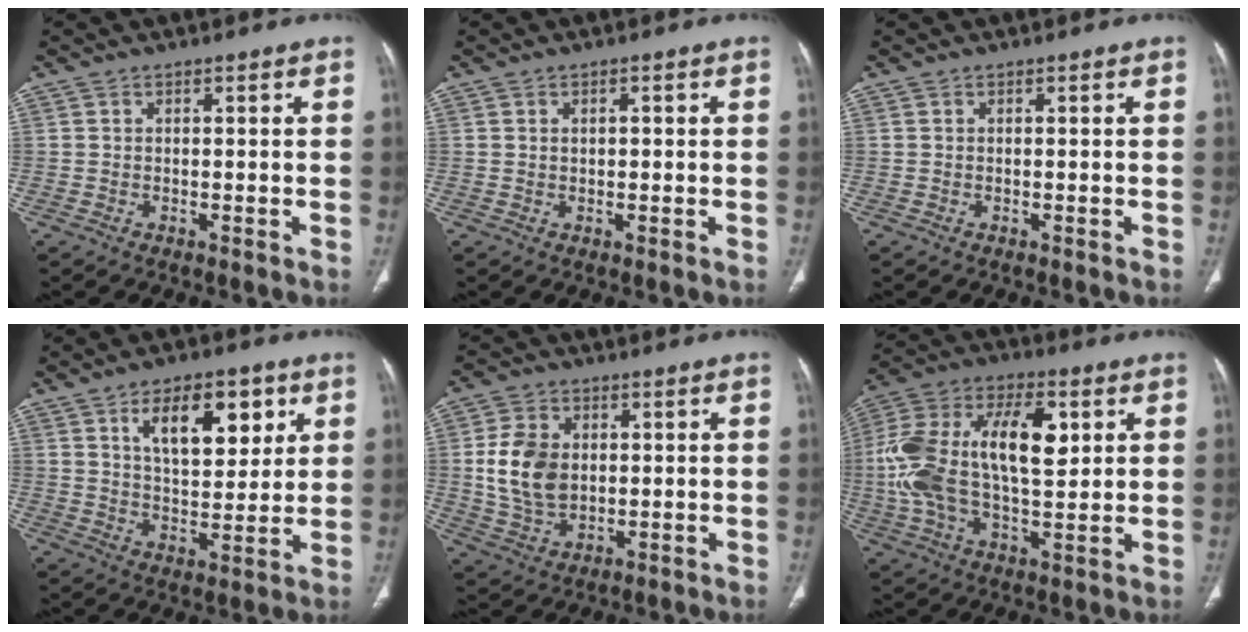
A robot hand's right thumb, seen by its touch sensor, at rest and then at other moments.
{"total": 1.2, "force": [0.3, 0.8, 0.9], "torque": [-0.017, 0.004, 0.006]}
{"total": 0.0}
{"total": 13.5, "force": [5.8, 7.0, 10.0], "torque": [-0.113, -0.025, 0.096]}
{"total": 10.7, "force": [1.0, 7.7, 7.3], "torque": [-0.126, -0.004, 0.026]}
{"total": 22.0, "force": [3.3, 11.2, 18.6], "torque": [-0.355, 0.015, 0.051]}